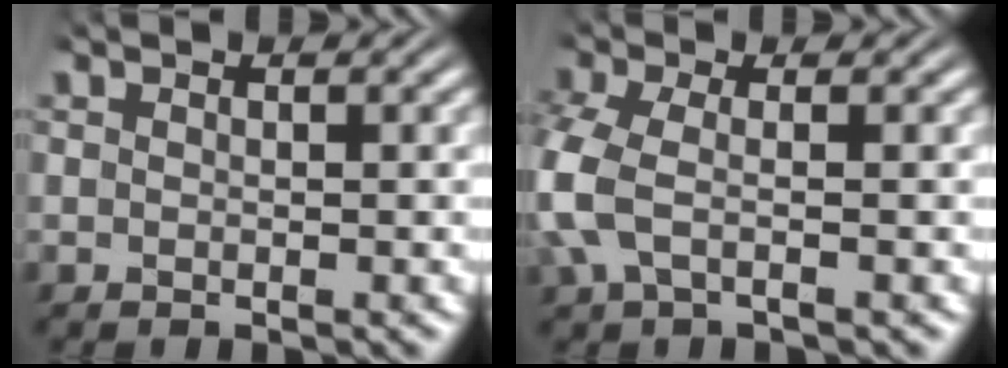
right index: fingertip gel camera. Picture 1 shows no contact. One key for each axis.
{"total": 4.3, "fx": -0.9, "fy": 3.0, "fz": 3.0, "tx": -0.107, "ty": -0.021, "tz": -0.008}